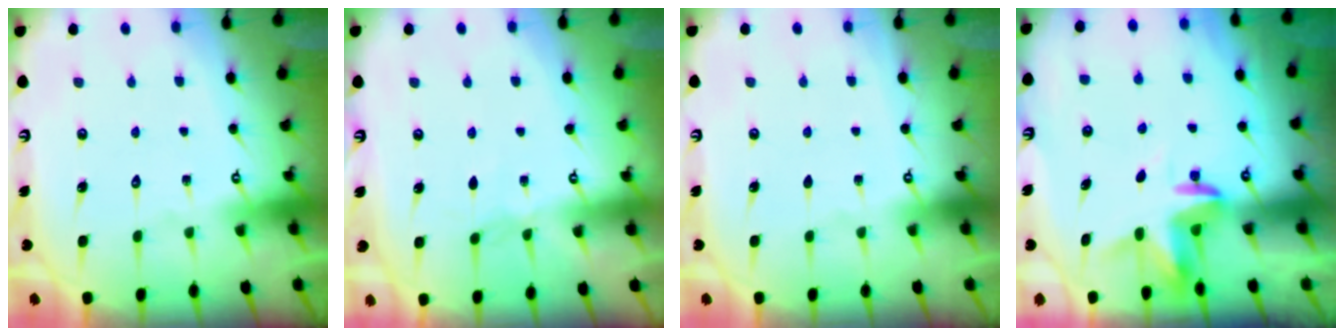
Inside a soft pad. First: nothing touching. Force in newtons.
{"total": 2.8, "press": 2.8, "slide": 0.4}
{"total": 0.0}
{"total": 3.5, "press": 3.5, "slide": 0.2}